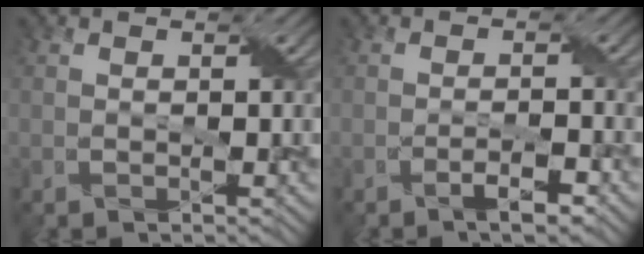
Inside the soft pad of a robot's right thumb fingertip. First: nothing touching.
{"total": 2.5, "force": [-1.7, 0.4, 1.8], "torque": [-0.035, 0.006, -0.032]}